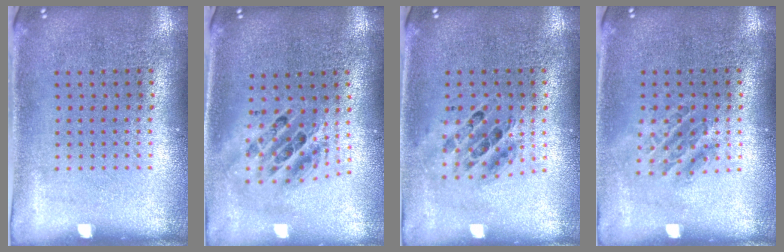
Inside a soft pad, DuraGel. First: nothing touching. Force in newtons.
{"total": 1.8, "press": 1.5, "slide": 1.1}
{"total": 0.7, "press": 0.7, "slide": 0.1}
{"total": 1.2, "press": 1.0, "slide": 0.5}